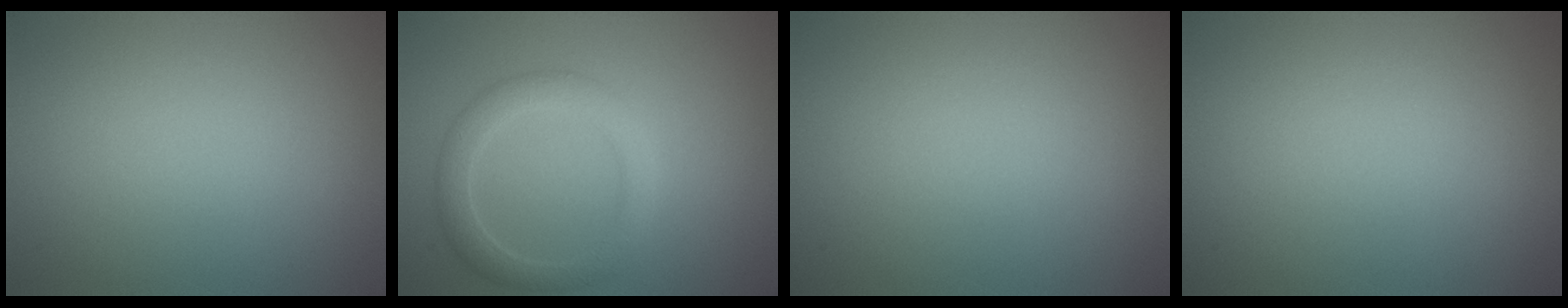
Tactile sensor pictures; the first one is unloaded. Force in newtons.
{"total": 3.0, "press": 3.0, "slide": 0.2}
{"total": 0.0}
{"total": 0.0}